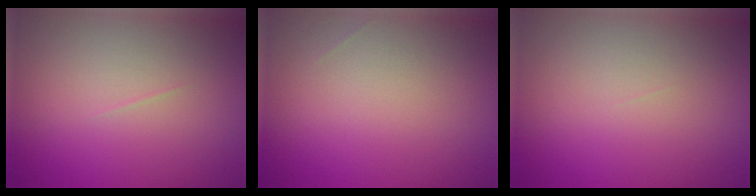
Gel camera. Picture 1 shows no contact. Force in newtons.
{"total": 0.0}
{"total": 0.0}